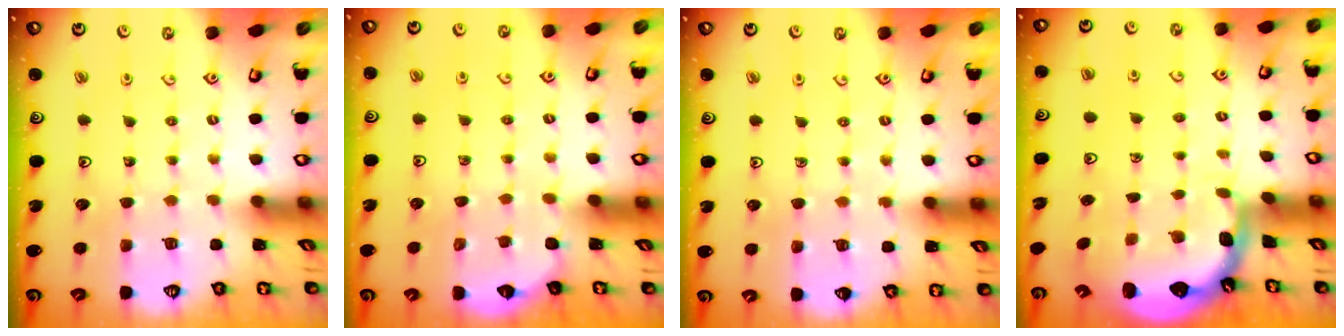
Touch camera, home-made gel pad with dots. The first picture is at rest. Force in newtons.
{"total": 3.2, "press": 3.2, "slide": 0.3}
{"total": 2.7, "press": 2.7, "slide": 0.4}
{"total": 2.7, "press": 1.5, "slide": 2.2}